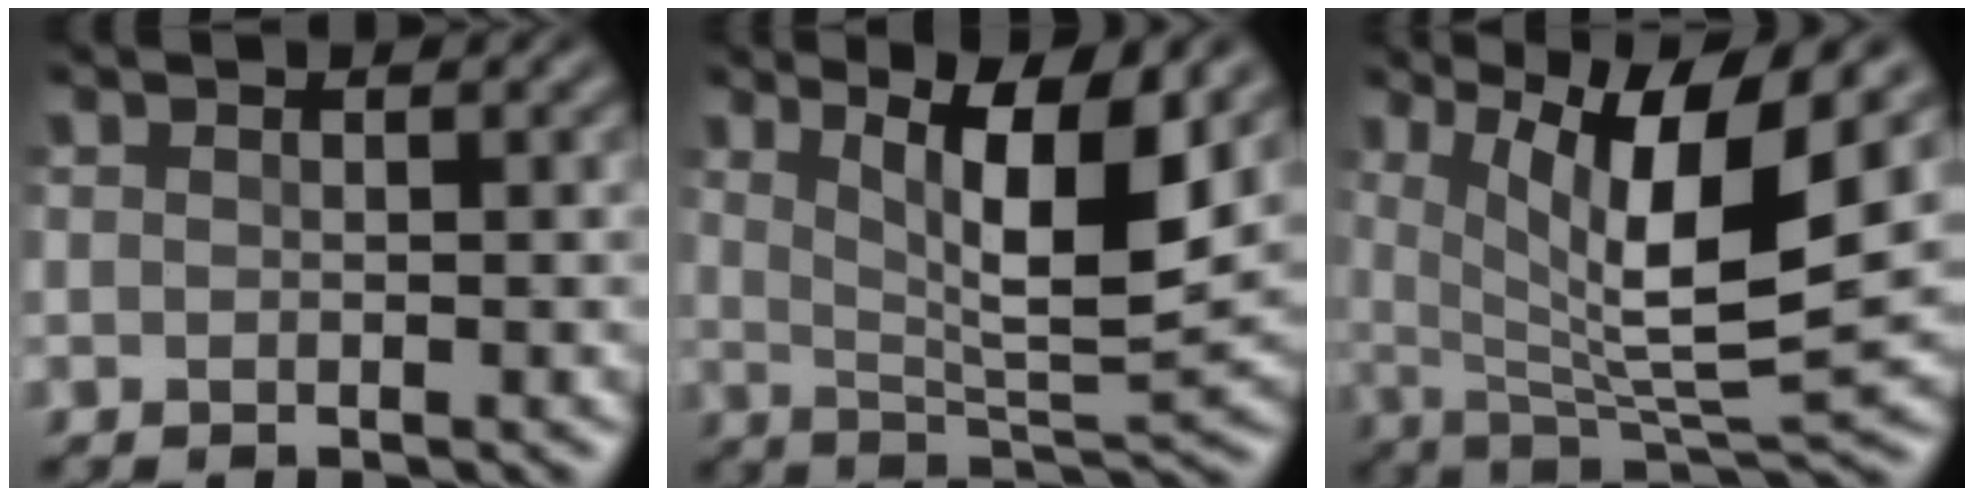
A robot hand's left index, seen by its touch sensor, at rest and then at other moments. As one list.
[{"total": 8.7, "force": [3.6, 2.0, 7.6], "torque": [-0.121, -0.007, 0.067]}, {"total": 10.6, "force": [3.3, 2.6, 9.8], "torque": [-0.168, -0.004, 0.066]}]